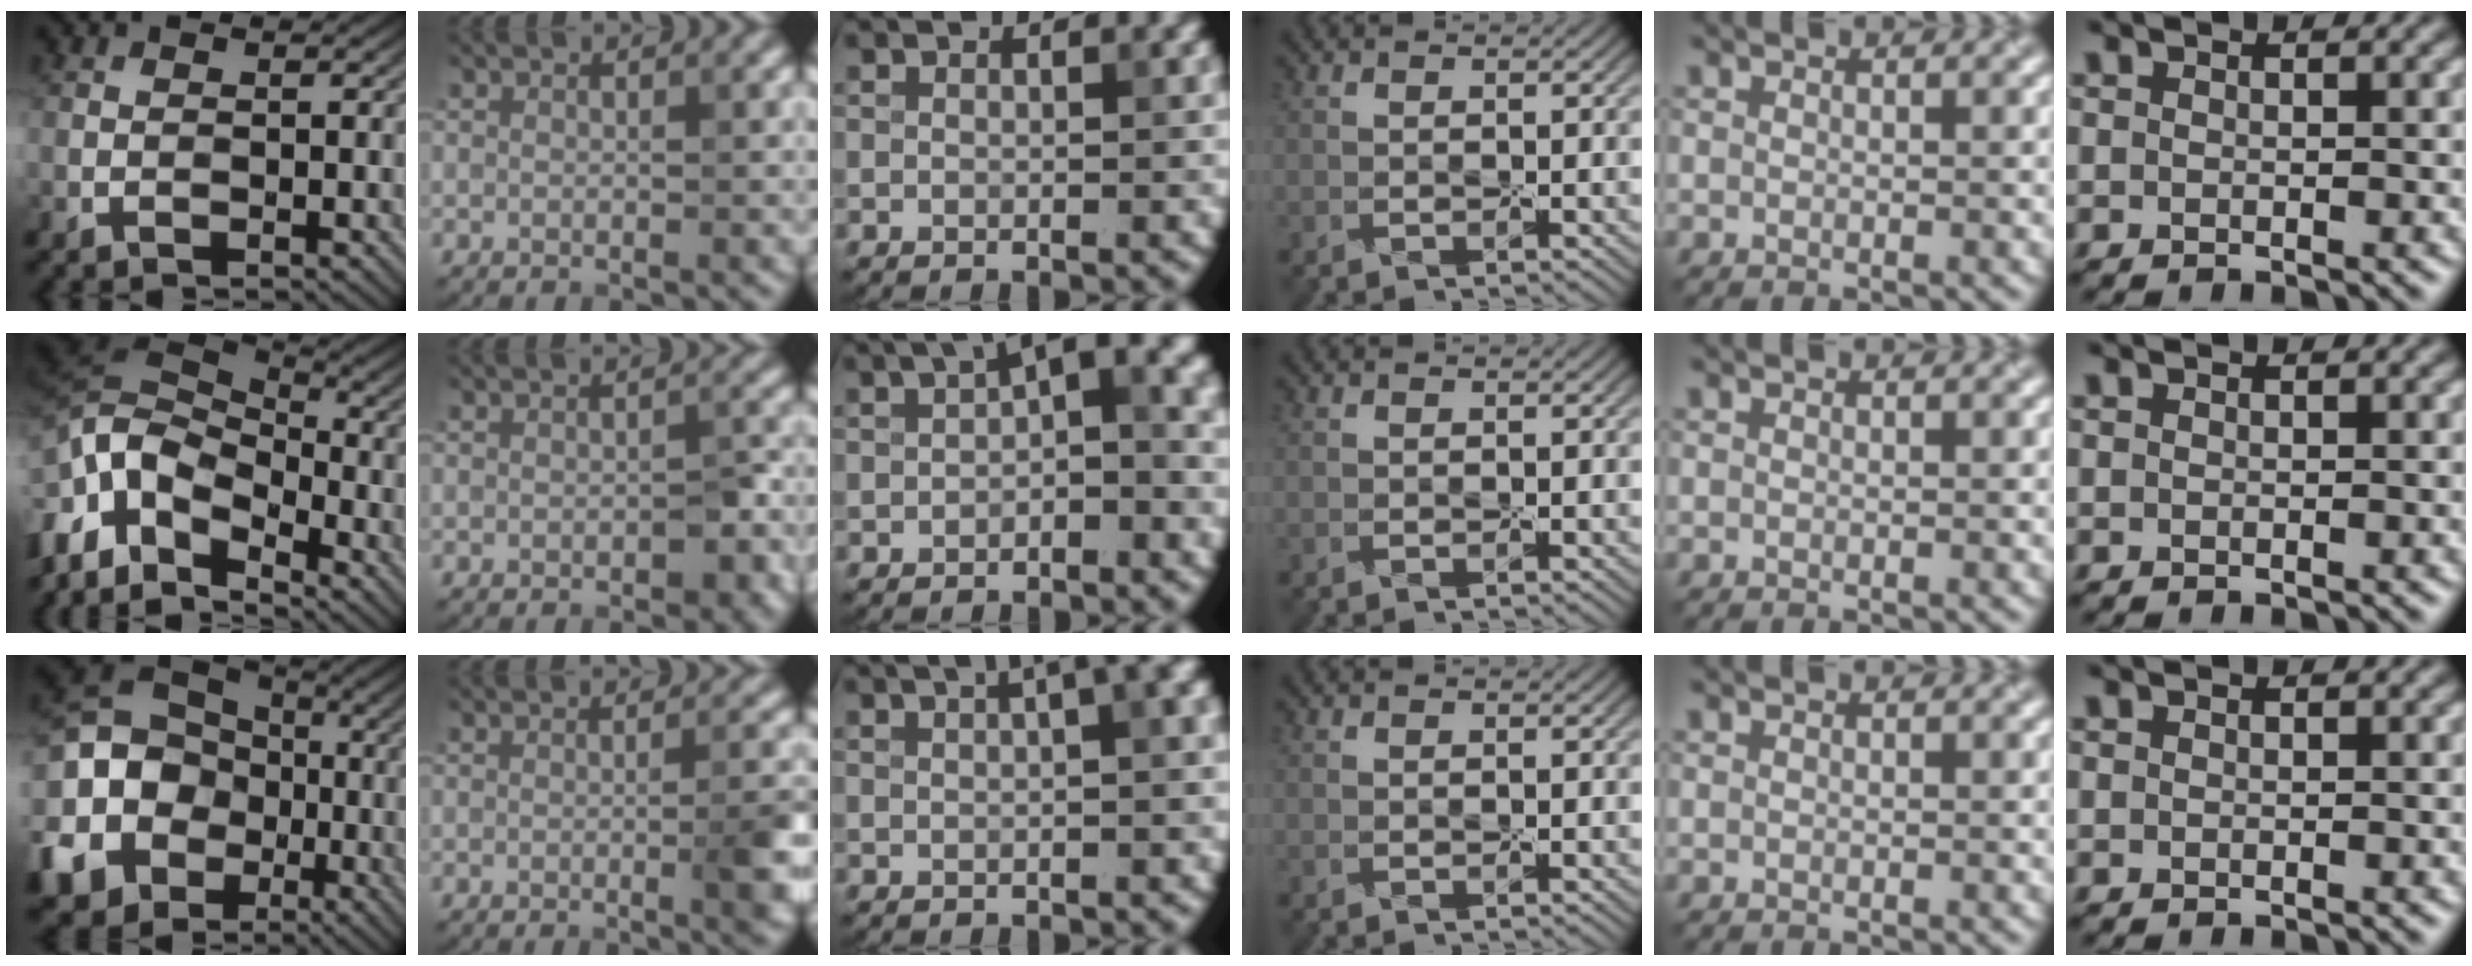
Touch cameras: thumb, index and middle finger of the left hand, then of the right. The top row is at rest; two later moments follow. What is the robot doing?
{"motion": "peel", "object": "velcro strap"}